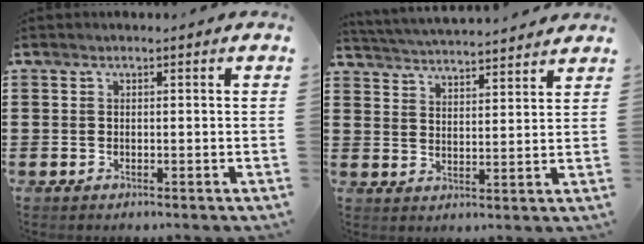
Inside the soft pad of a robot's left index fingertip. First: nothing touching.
{"total": 3.7, "force": [3.7, -0.3, 0.2], "torque": [-0.021, -0.025, 0.063]}